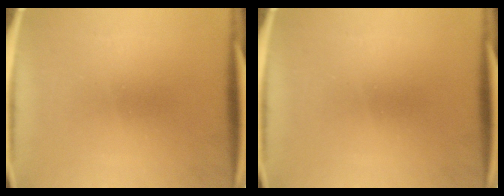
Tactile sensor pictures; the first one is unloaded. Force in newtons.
{"total": 0.0}